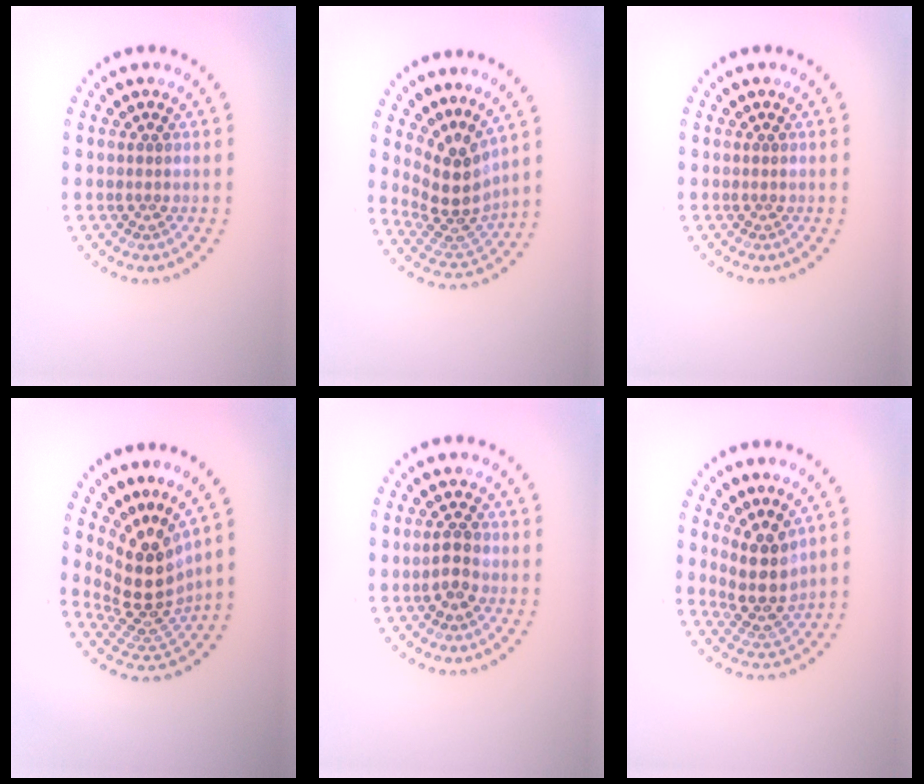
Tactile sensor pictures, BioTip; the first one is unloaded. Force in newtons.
{"total": 4.3, "press": 3.1, "slide": 3.0}
{"total": 0.0}
{"total": 5.2, "press": 3.7, "slide": 3.6}
{"total": 2.1, "press": 2.1, "slide": 0.5}
{"total": 3.8, "press": 3.1, "slide": 2.3}